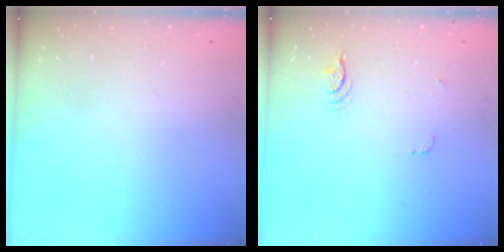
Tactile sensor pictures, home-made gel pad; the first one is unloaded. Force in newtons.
{"total": 3.9, "press": 3.6, "slide": 1.7}